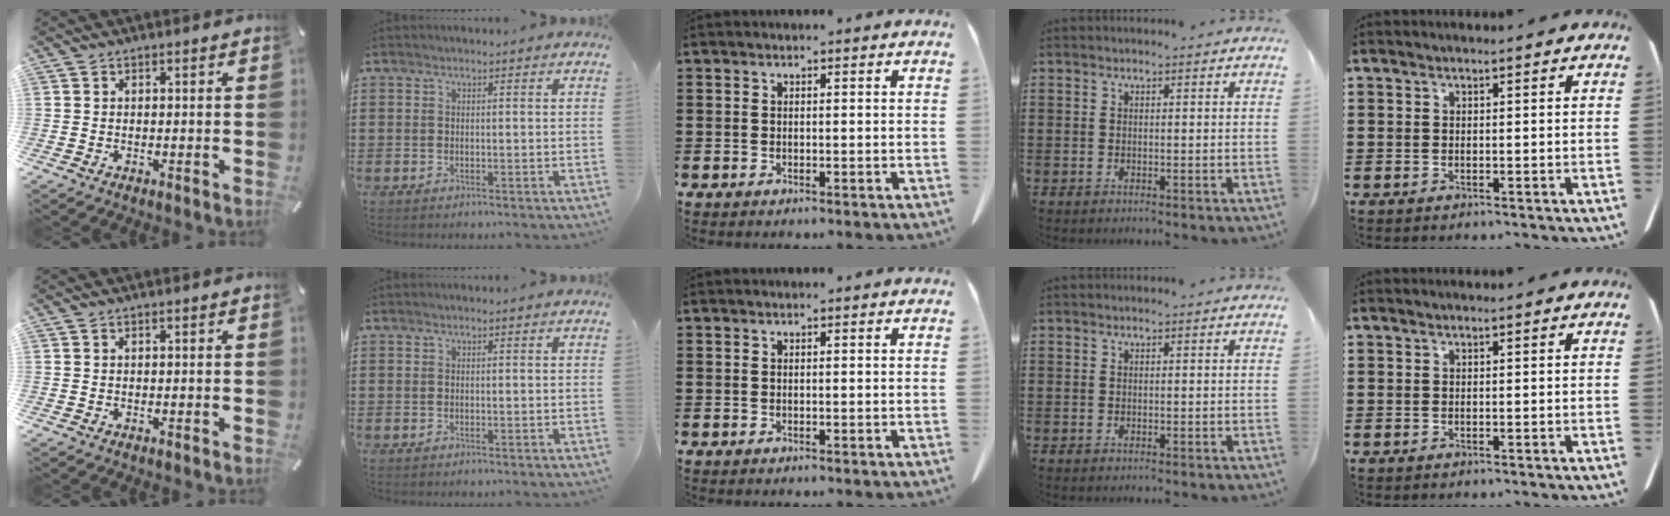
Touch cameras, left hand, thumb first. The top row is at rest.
{}